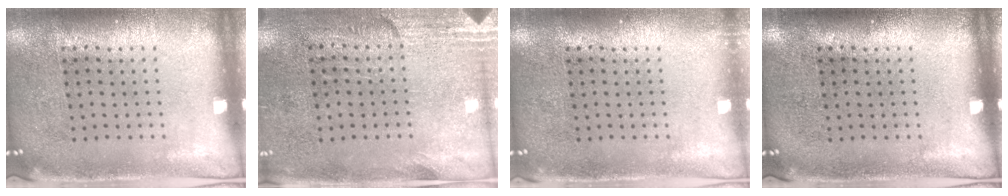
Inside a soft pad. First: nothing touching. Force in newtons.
{"total": 2.8, "press": 2.4, "slide": 1.4}
{"total": 0.7, "press": 0.7, "slide": 0.1}
{"total": 0.0}